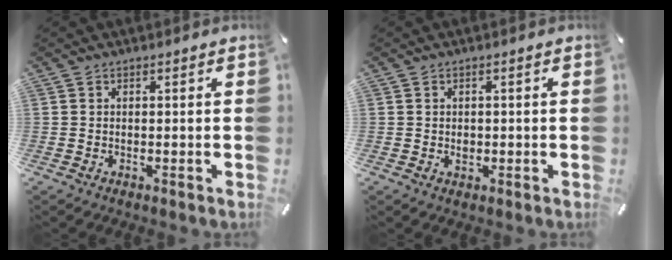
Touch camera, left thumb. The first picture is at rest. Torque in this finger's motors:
{"motor_torque": [0.10, 0.31, 0.07, -0.11, 0.00]}